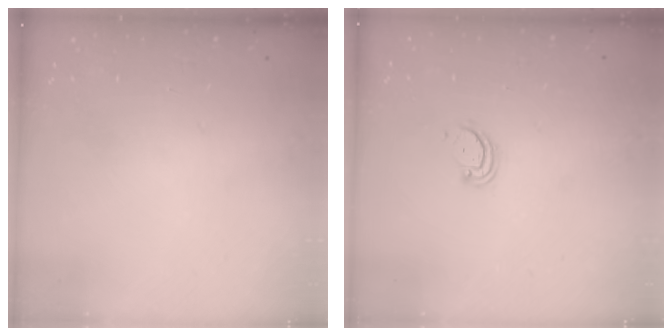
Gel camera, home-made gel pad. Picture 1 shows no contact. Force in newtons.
{"total": 2.9, "press": 2.9, "slide": 0.2}